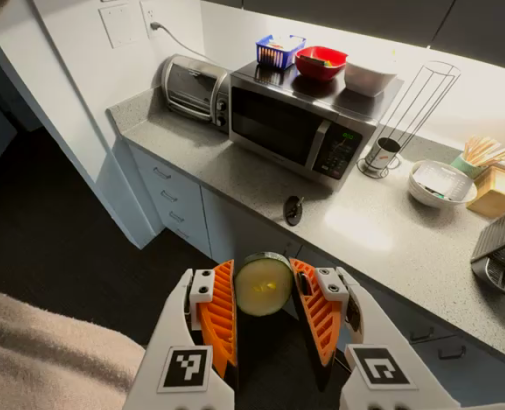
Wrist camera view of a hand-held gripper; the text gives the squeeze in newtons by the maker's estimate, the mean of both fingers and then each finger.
{"total": 9.9, "left": 10.7, "right": 9.2}